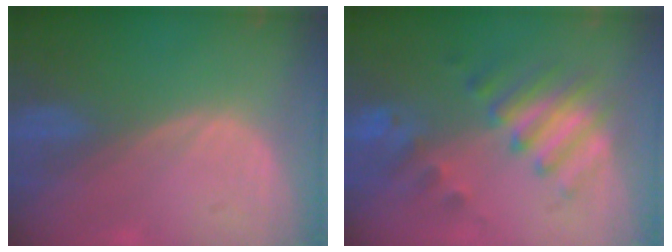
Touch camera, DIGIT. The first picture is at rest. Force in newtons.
{"total": 7.4, "press": 7.3, "slide": 1.3}